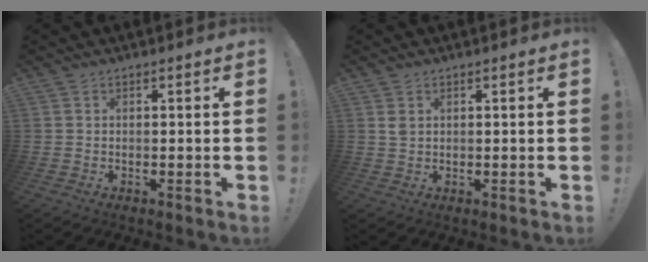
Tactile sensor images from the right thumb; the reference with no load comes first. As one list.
[{"total": 1.8, "force": [0.9, 1.1, 1.2], "torque": [-0.018, 0.000, 0.015]}]